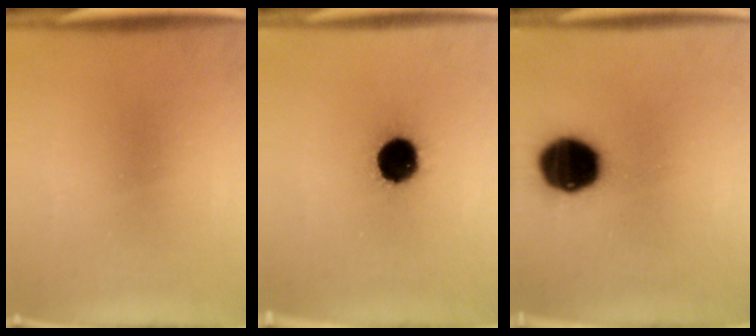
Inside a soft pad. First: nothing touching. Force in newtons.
{"total": 13.3}
{"total": 17.4}